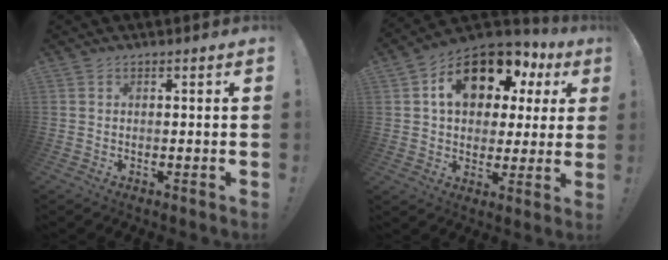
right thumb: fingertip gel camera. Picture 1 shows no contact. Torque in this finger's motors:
{"motor_torque": [0.29, 2.53, 1.82, 0.10, 0.09]}